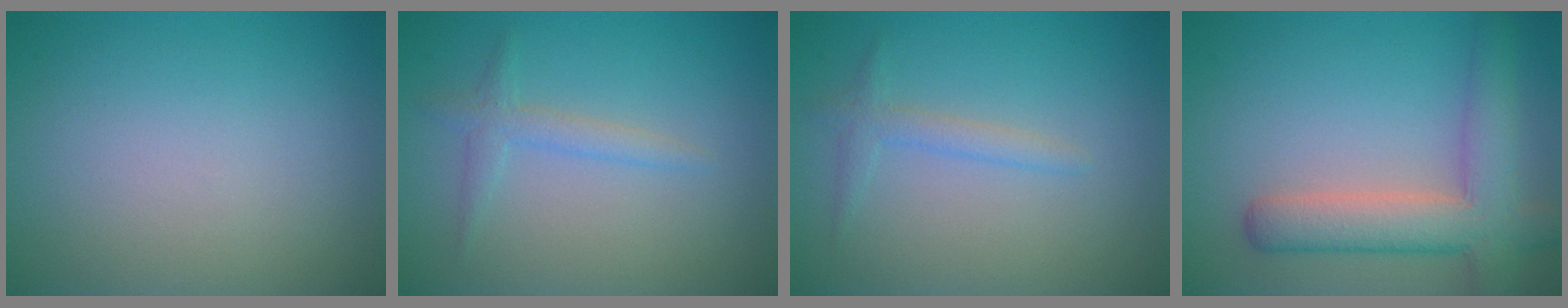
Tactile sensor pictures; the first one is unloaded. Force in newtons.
{"total": 1.8, "press": 1.7, "slide": 0.1}
{"total": 1.6, "press": 1.6, "slide": 0.1}
{"total": 6.1, "press": 6.1, "slide": 0.5}